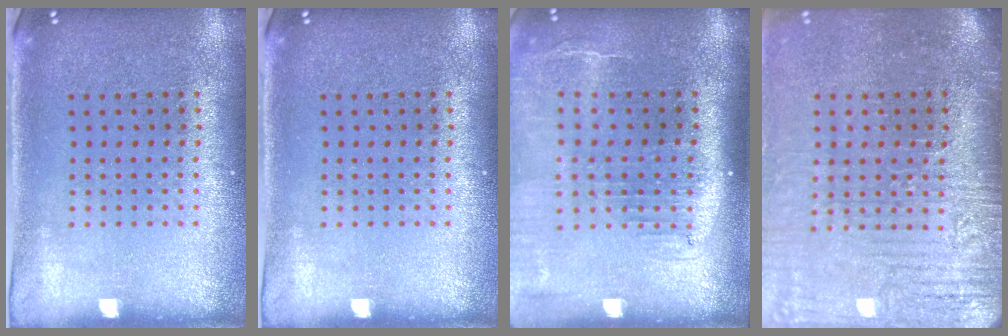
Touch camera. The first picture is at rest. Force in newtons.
{"total": 0.0}
{"total": 2.1, "press": 1.7, "slide": 1.2}
{"total": 4.2, "press": 3.6, "slide": 2.1}